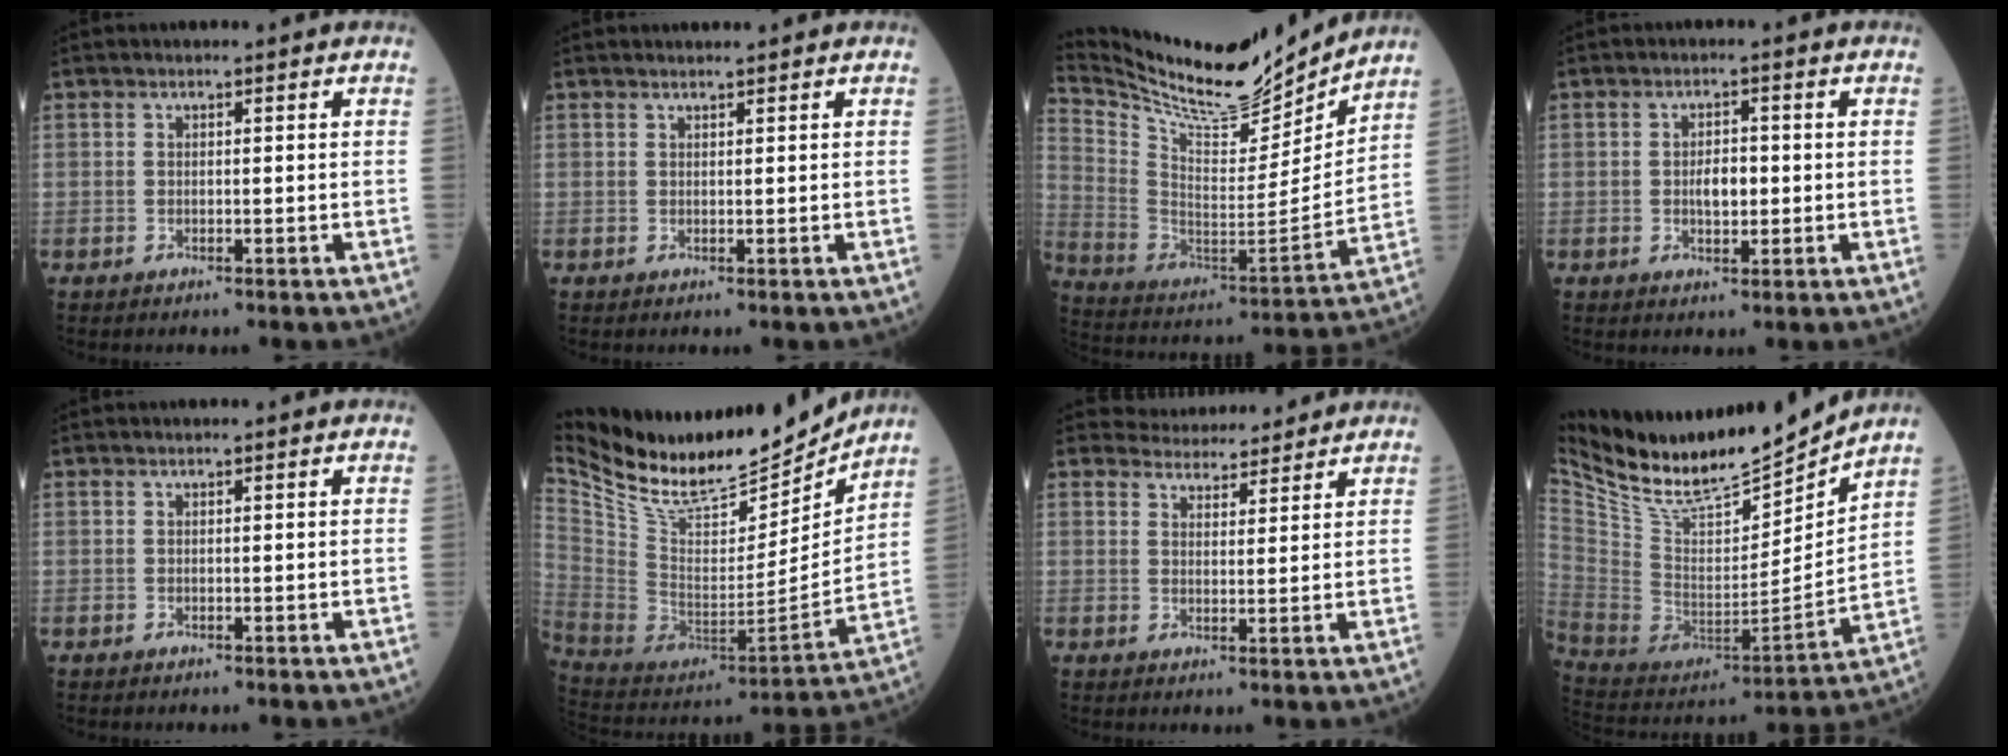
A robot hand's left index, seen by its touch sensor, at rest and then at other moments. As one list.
[{"total": 1.1, "force": [1.1, 0.0, 0.2], "torque": [-0.008, 0.006, 0.021]}, {"total": 19.7, "force": [18.4, 2.6, 6.4], "torque": [-0.143, -0.034, 0.309]}, {"total": 3.1, "force": [-0.1, 1.4, 2.7], "torque": [-0.048, 0.002, -0.001]}, {"total": 0.0}, {"total": 28.7, "force": [24.1, 7.7, 13.5], "torque": [-0.277, -0.013, 0.395]}, {"total": 6.2, "force": [6.0, 1.4, 0.2], "torque": [-0.002, 0.011, 0.084]}, {"total": 20.4, "force": [18.4, 2.9, 8.4], "torque": [-0.174, -0.030, 0.325]}]